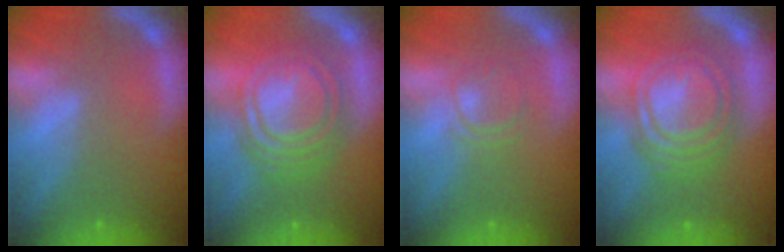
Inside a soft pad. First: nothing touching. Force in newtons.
{"total": 10.0}
{"total": 2.4}
{"total": 9.5}